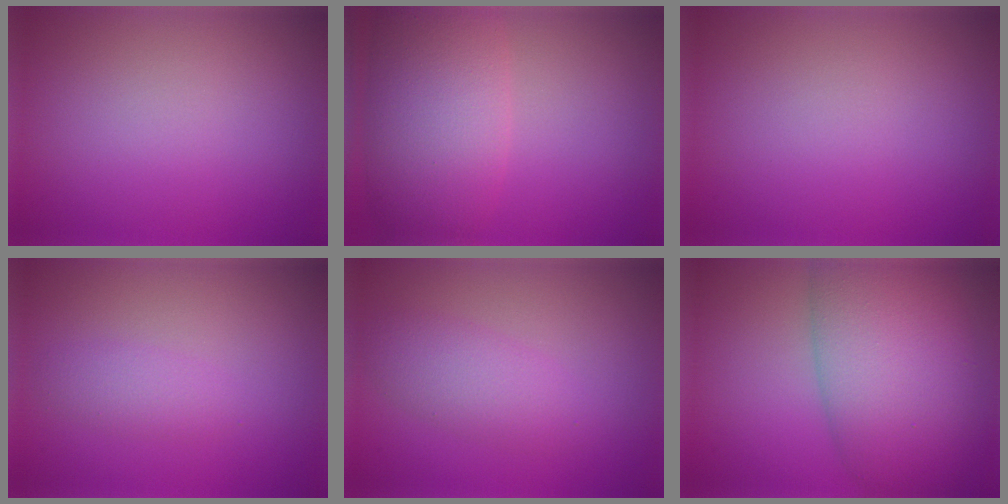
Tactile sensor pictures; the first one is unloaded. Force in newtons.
{"total": 8.3, "press": 8.3, "slide": 0.4}
{"total": 0.0}
{"total": 1.7, "press": 1.7, "slide": 0.1}
{"total": 2.9, "press": 2.9, "slide": 0.1}
{"total": 10.7, "press": 10.7, "slide": 0.6}